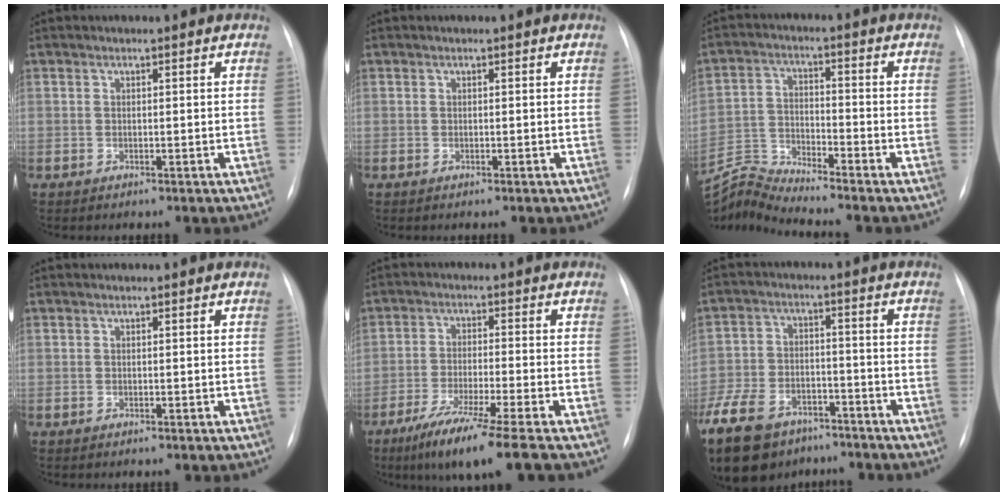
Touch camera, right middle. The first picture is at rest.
{"total": 0.0}
{"total": 7.9, "force": [-7.4, -2.5, -0.5], "torque": [-0.011, 0.005, -0.146]}
{"total": 0.0}
{"total": 10.7, "force": [-7.5, -1.1, 7.6], "torque": [-0.133, -0.038, -0.128]}
{"total": 20.2, "force": [-13.8, 11.5, 9.3], "torque": [-0.270, -0.021, -0.221]}